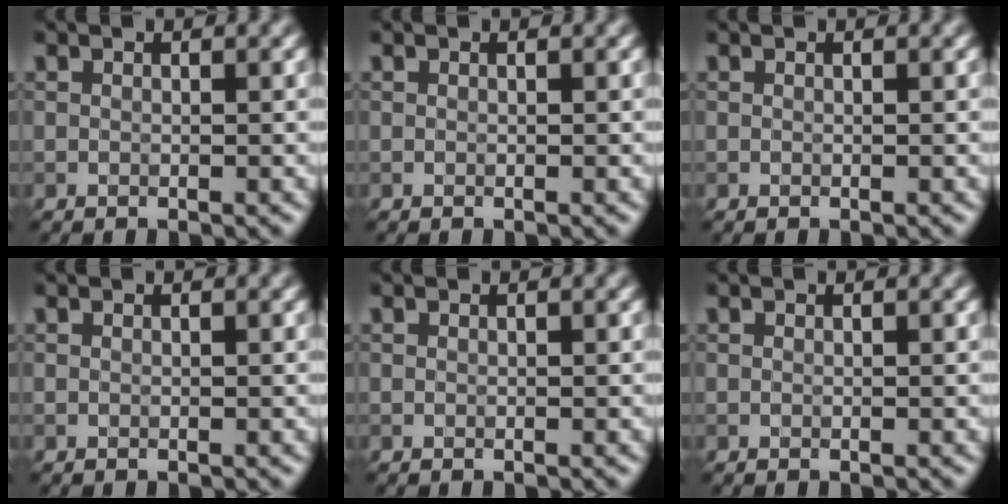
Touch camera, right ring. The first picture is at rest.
{"total": 0.0}
{"total": 0.0}
{"total": 0.0}
{"total": 0.0}
{"total": 0.0}